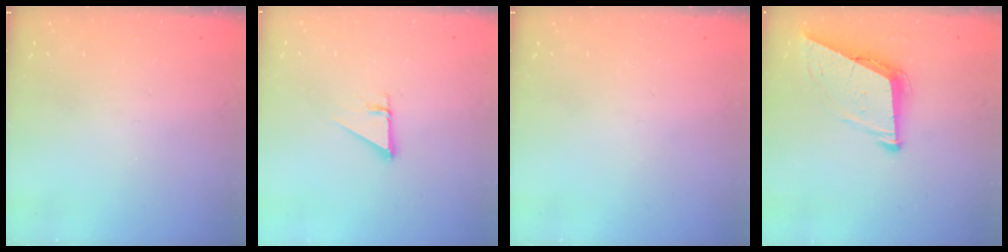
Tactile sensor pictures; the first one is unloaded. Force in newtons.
{"total": 2.7, "press": 2.7, "slide": 0.1}
{"total": 0.0}
{"total": 8.7, "press": 8.4, "slide": 2.4}